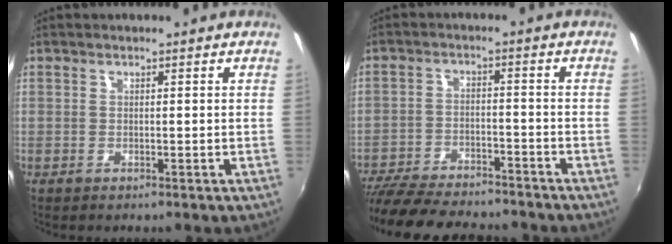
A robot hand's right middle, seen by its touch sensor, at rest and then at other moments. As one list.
[{"total": 17.9, "force": [-15.5, 4.7, 7.5], "torque": [-0.165, -0.026, -0.240]}]